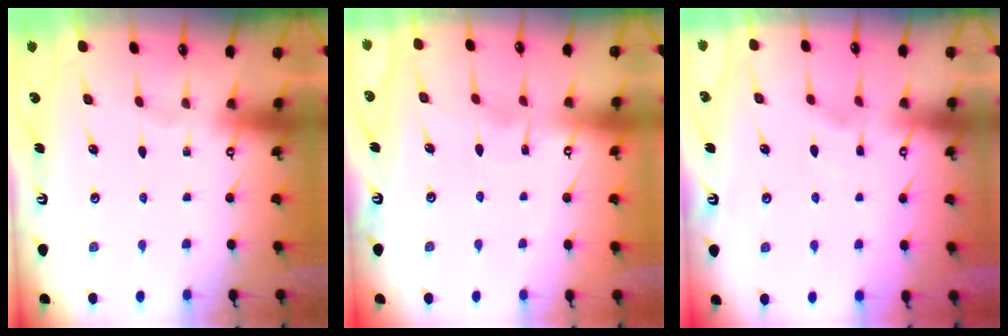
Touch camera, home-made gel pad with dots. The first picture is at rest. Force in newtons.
{"total": 3.3, "press": 3.3, "slide": 0.3}
{"total": 2.8, "press": 2.8, "slide": 0.5}